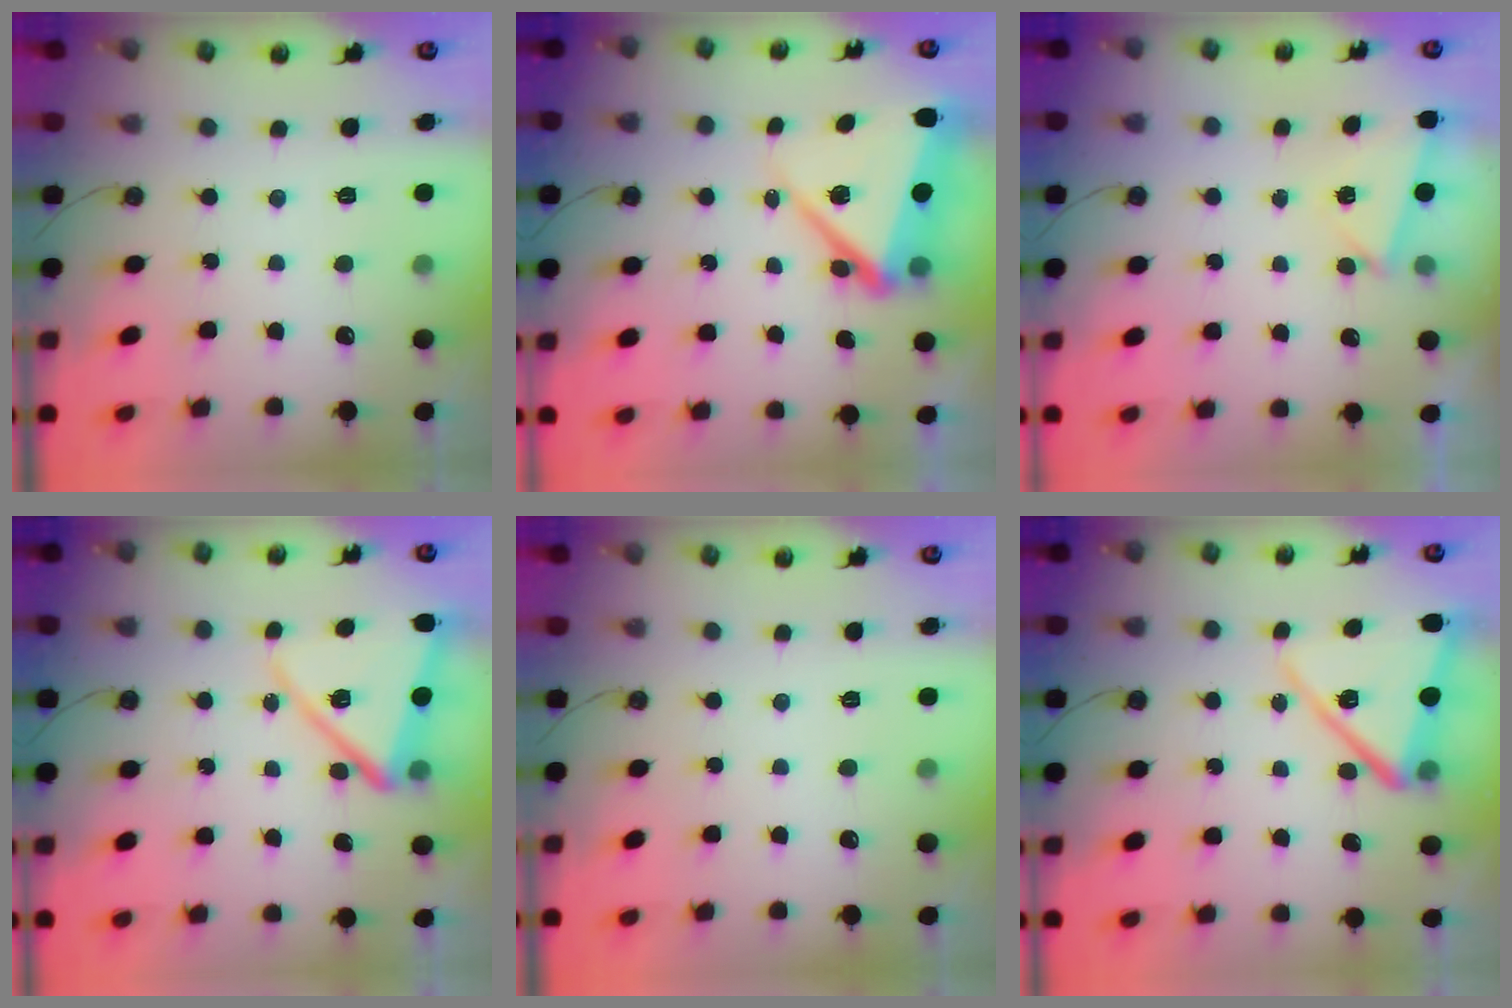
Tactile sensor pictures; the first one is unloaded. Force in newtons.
{"total": 12.5, "press": 12.4, "slide": 1.5}
{"total": 2.8, "press": 1.5, "slide": 2.3}
{"total": 14.2, "press": 14.1, "slide": 1.4}
{"total": 0.0}
{"total": 13.5, "press": 13.5, "slide": 0.8}